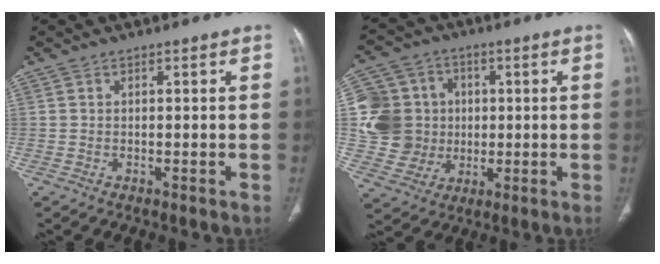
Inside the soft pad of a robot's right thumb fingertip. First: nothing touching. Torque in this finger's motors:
{"motor_torque": [-0.06, 0.11, 0.34, 0.36, 0.11]}